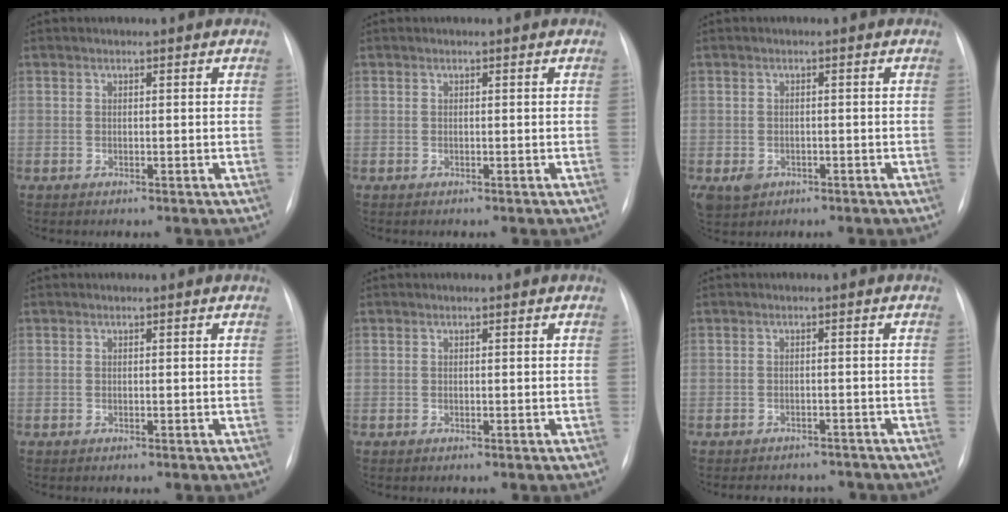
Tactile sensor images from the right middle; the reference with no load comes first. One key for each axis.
{"total": 0.0}
{"total": 3.4, "fx": -1.5, "fy": 2.8, "fz": 1.2, "tx": -0.023, "ty": -0.001, "tz": -0.014}
{"total": 0.0}
{"total": 0.0}
{"total": 6.7, "fx": -6.2, "fy": 2.5, "fz": 1.0, "tx": -0.007, "ty": 0.009, "tz": -0.069}